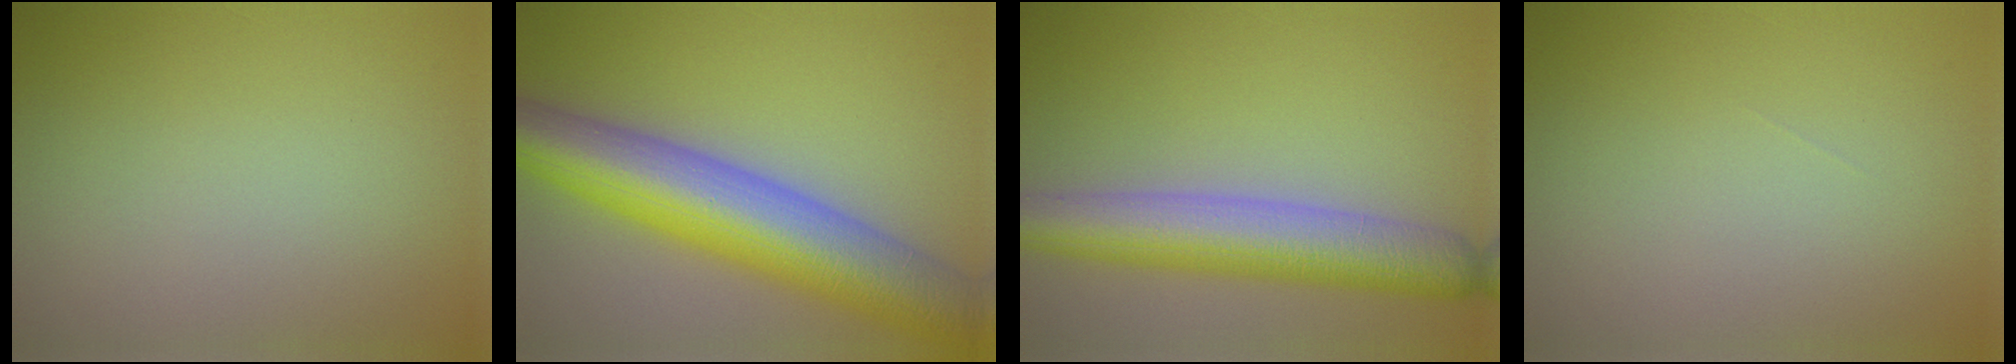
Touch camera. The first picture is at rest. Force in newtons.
{"total": 11.6, "press": 11.6, "slide": 0.4}
{"total": 7.6, "press": 7.6, "slide": 0.4}
{"total": 0.0}